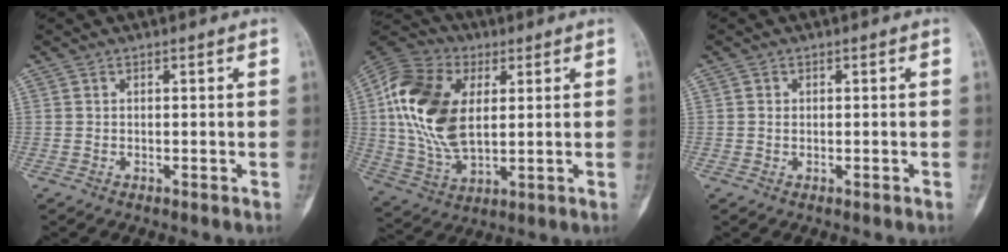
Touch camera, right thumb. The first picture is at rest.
{"total": 19.3, "force": [3.5, 11.7, 15.0], "torque": [-0.297, -0.003, 0.061]}
{"total": 0.7, "force": [0.0, 0.6, 0.3], "torque": [-0.006, 0.002, 0.001]}